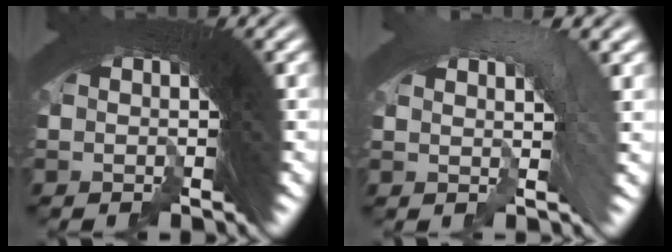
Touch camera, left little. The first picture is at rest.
{"total": 1.7, "force": [-1.6, 0.6, 0.1], "torque": [0.008, -0.003, -0.024]}